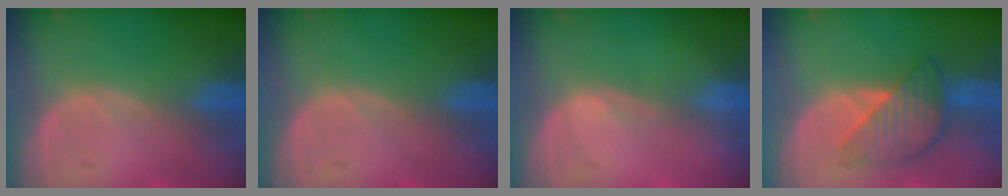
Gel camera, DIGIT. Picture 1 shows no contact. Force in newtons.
{"total": 0.0}
{"total": 0.6, "press": 0.5, "slide": 0.4}
{"total": 6.4, "press": 6.4, "slide": 0.3}